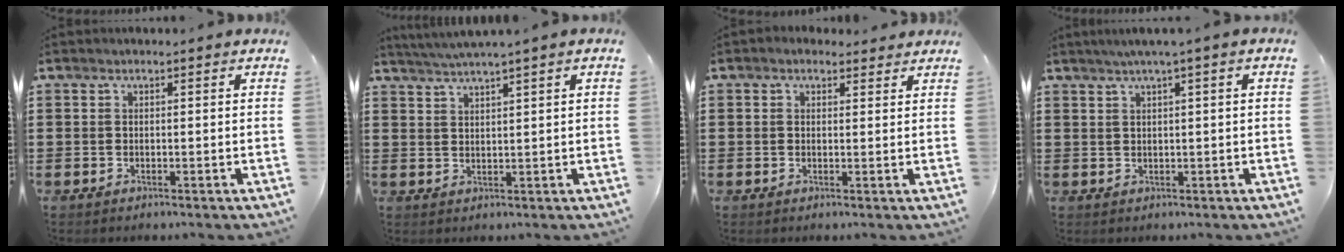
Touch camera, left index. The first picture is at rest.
{"total": 2.3, "force": [1.9, -0.7, 1.1], "torque": [-0.023, -0.006, 0.035]}
{"total": 1.4, "force": [1.1, 0.9, 0.2], "torque": [0.000, 0.004, 0.019]}
{"total": 1.7, "force": [0.7, -0.3, 1.5], "torque": [-0.028, -0.004, 0.012]}